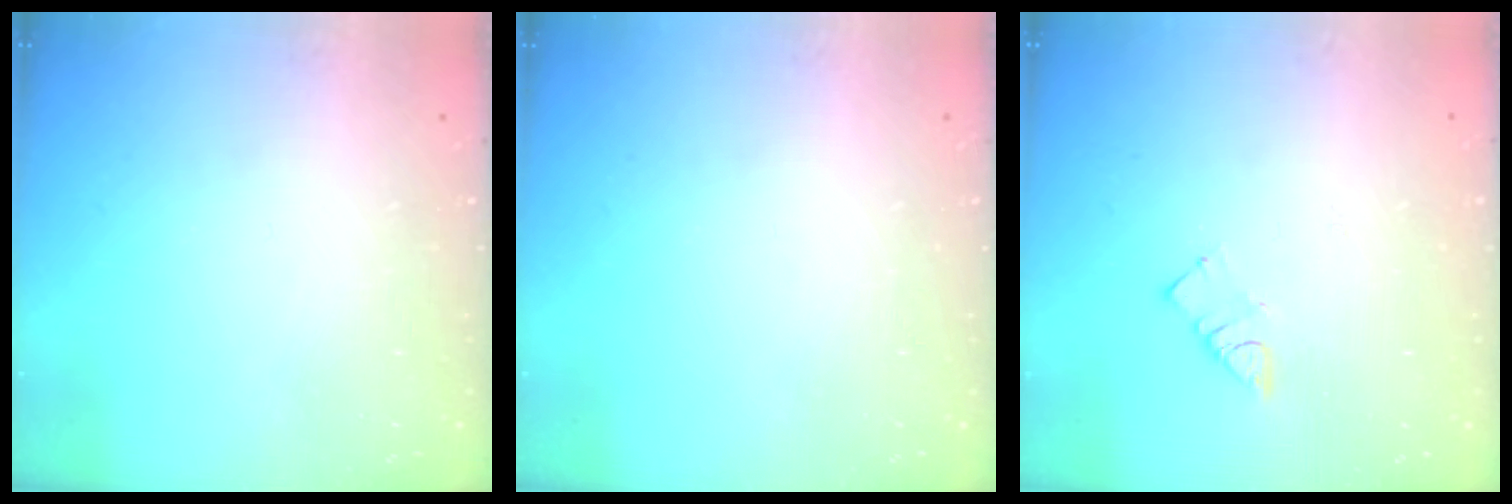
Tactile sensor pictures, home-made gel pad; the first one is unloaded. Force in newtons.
{"total": 0.0}
{"total": 3.6, "press": 3.5, "slide": 0.5}